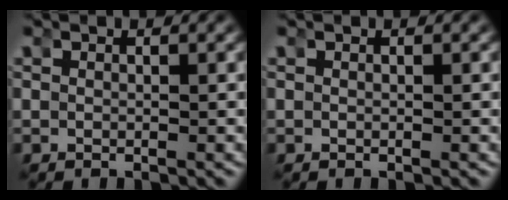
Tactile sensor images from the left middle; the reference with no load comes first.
{"total": 0.0}